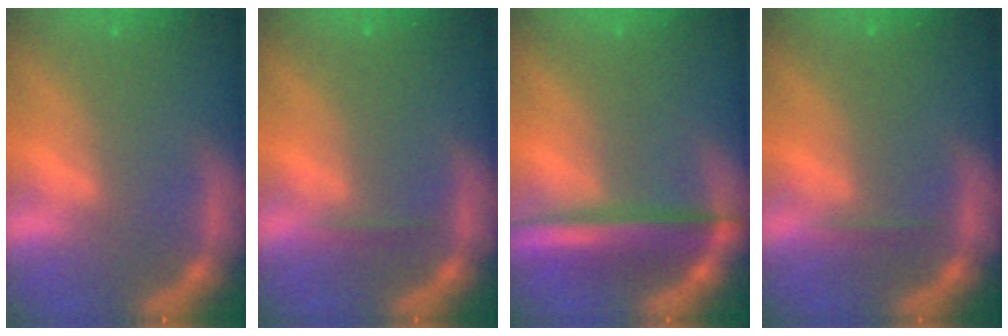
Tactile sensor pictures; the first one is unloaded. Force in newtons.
{"total": 0.9}
{"total": 5.5}
{"total": 0.9}